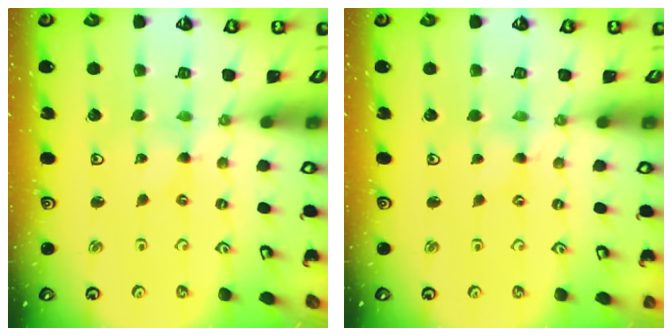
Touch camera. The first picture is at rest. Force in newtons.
{"total": 1.1, "press": 1.1, "slide": 0.1}